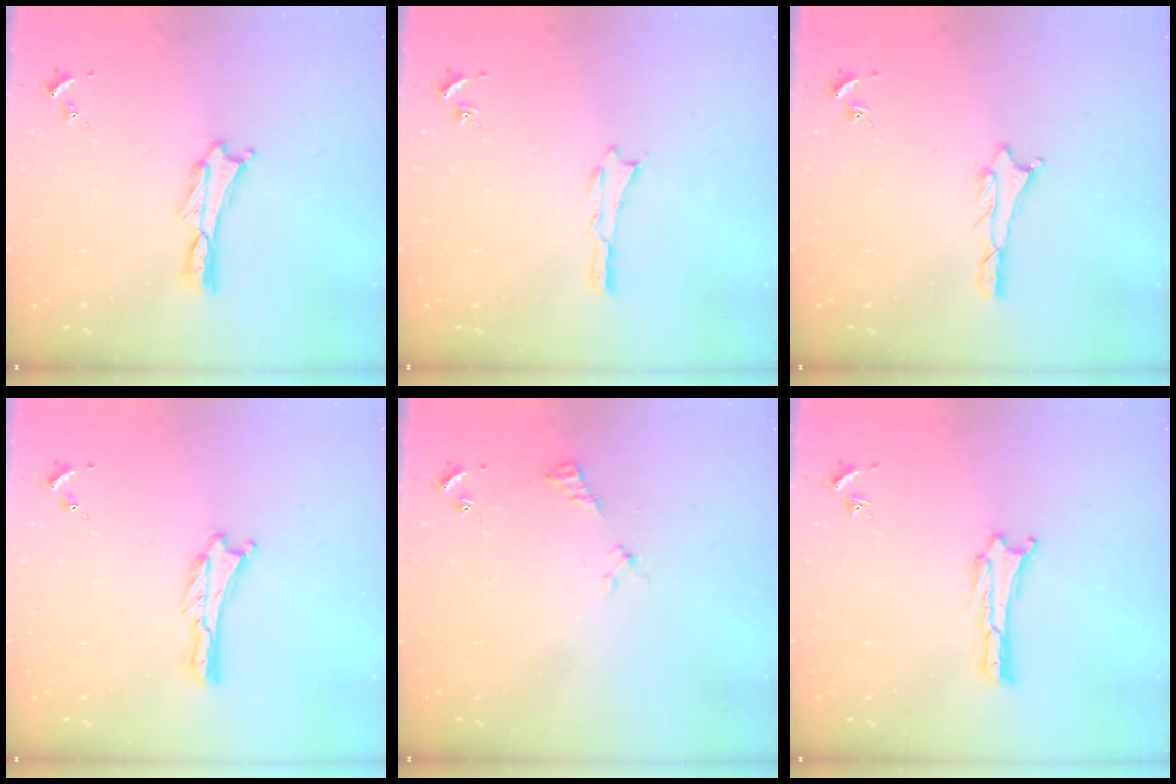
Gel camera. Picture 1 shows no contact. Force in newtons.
{"total": 0.0}
{"total": 0.9, "press": 0.8, "slide": 0.1}
{"total": 0.0}
{"total": 2.5, "press": 2.5, "slide": 0.3}
{"total": 0.0}